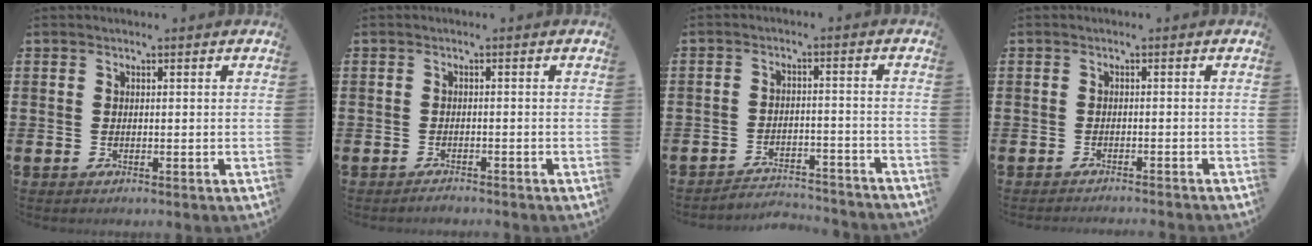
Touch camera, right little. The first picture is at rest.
{"total": 0.9, "force": [-0.9, 0.1, 0.1], "torque": [-0.005, -0.002, -0.018]}
{"total": 3.2, "force": [-3.2, 0.1, -0.1], "torque": [-0.005, 0.003, -0.070]}
{"total": 0.9, "force": [-0.9, -0.3, -0.1], "torque": [0.002, 0.001, -0.018]}